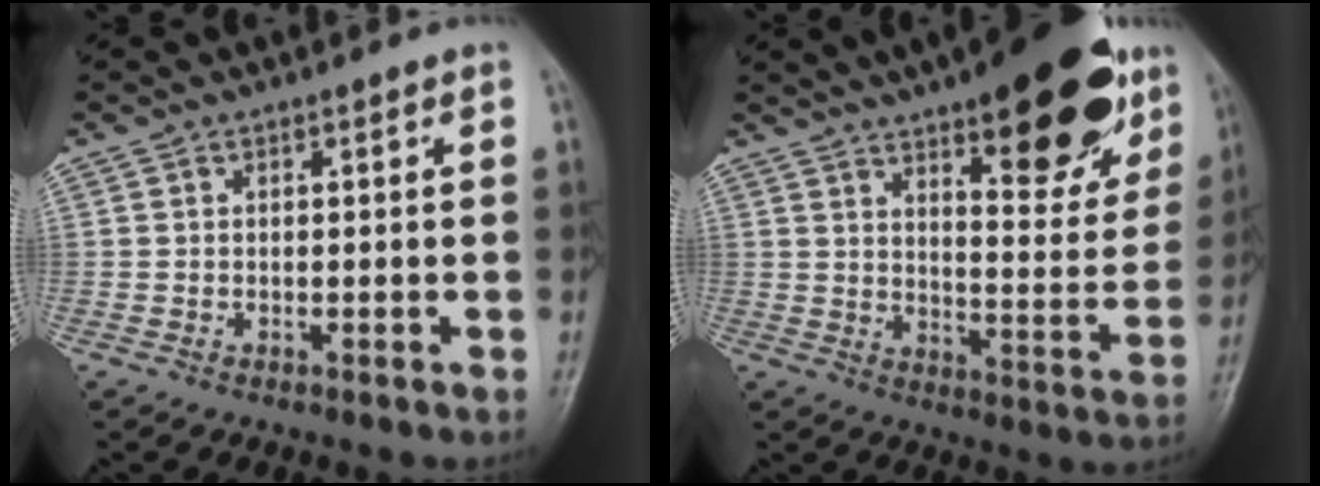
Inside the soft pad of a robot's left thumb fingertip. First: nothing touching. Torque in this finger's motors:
{"motor_torque": [0.87, 0.21, 1.50, -1.27, 0.16]}